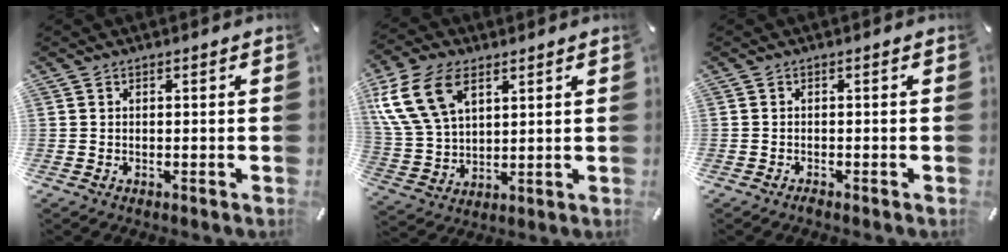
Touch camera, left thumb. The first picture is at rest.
{"total": 14.3, "force": [6.2, 9.2, 9.0], "torque": [-0.232, -0.008, 0.112]}
{"total": 0.7, "force": [-0.7, 0.0, 0.0], "torque": [-0.004, -0.001, -0.015]}